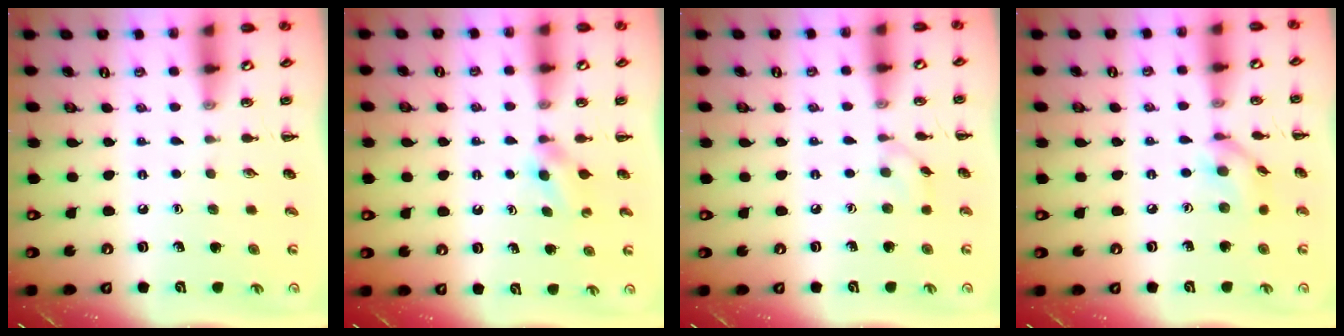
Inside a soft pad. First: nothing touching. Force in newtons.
{"total": 2.7, "press": 2.5, "slide": 1.0}
{"total": 3.2, "press": 2.9, "slide": 1.3}
{"total": 7.4, "press": 7.3, "slide": 0.5}